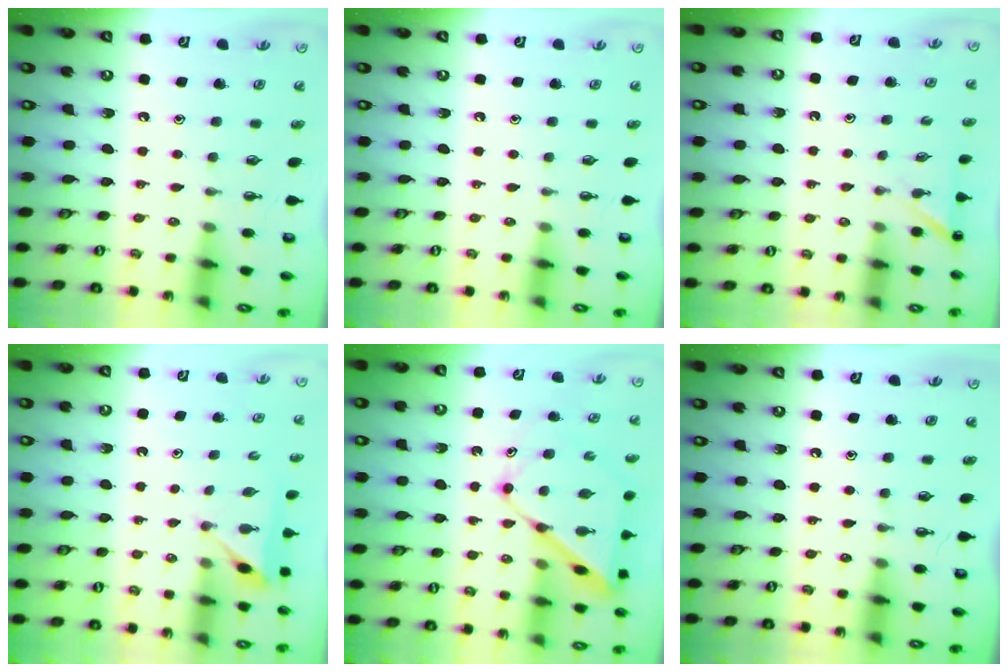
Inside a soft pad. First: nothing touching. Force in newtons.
{"total": 0.0}
{"total": 2.3, "press": 2.3, "slide": 0.2}
{"total": 3.2, "press": 3.2, "slide": 0.4}
{"total": 12.5, "press": 12.5, "slide": 1.1}
{"total": 0.0}